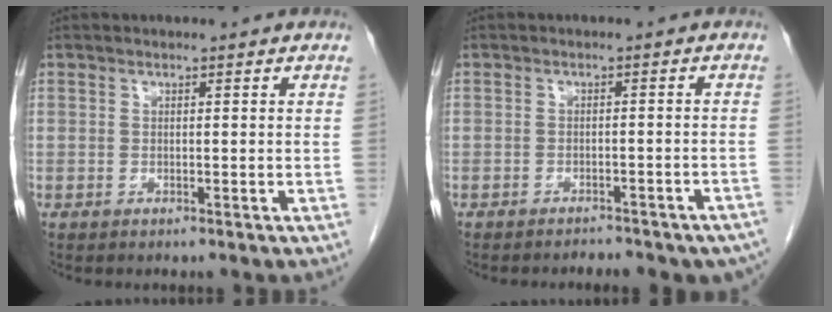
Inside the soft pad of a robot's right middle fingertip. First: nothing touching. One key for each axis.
{"total": 9.6, "fx": -8.6, "fy": 2.8, "fz": 3.2, "tx": -0.032, "ty": 0.006, "tz": -0.090}